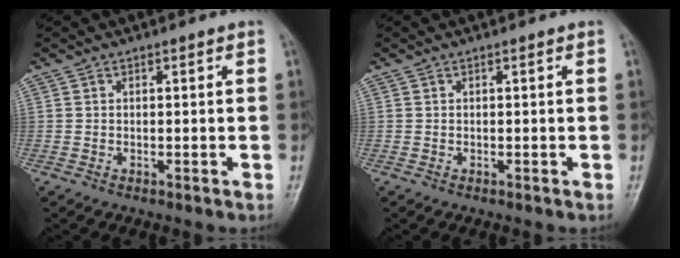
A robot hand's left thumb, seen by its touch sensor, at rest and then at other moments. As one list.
[{"total": 0.0}]